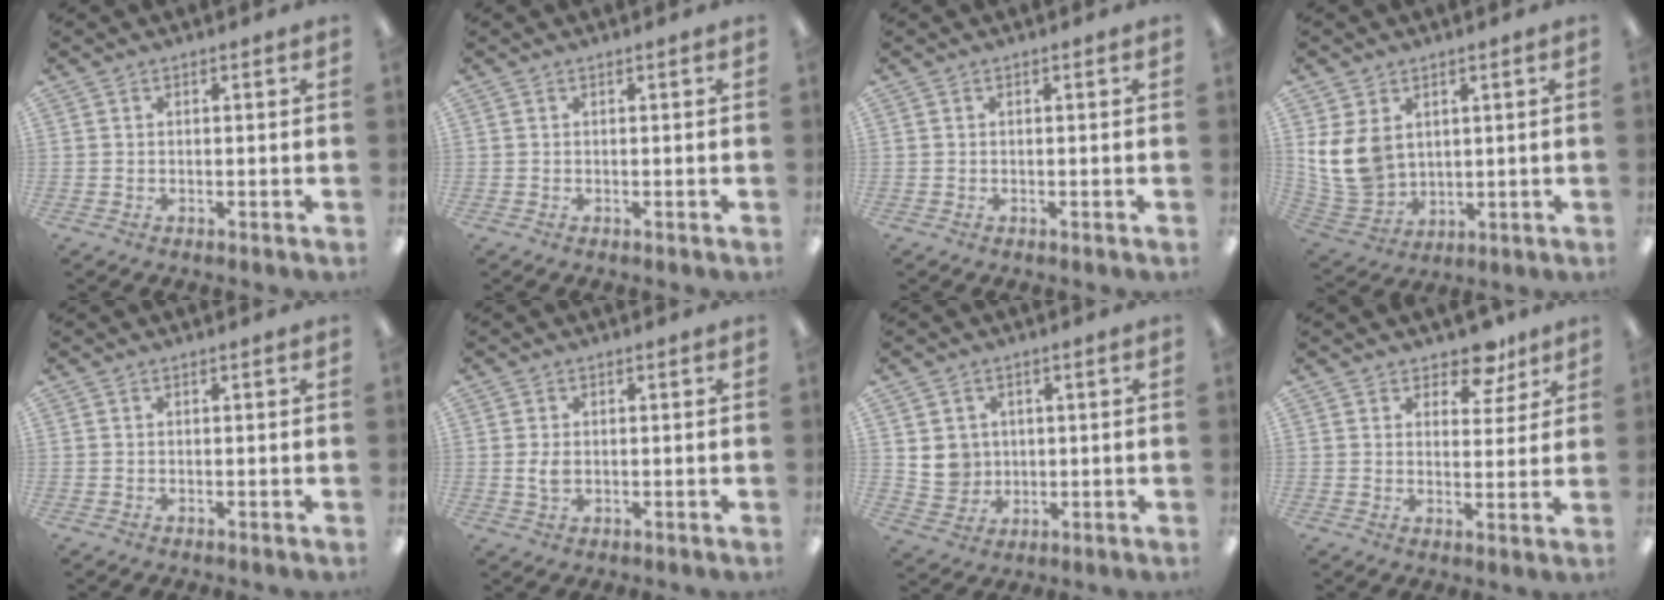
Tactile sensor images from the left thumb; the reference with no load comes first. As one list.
[{"total": 0.0}, {"total": 0.0}, {"total": 11.5, "force": [2.7, 9.1, 6.5], "torque": [-0.161, -0.005, 0.058]}, {"total": 0.0}, {"total": 3.1, "force": [-0.1, 2.0, 2.4], "torque": [-0.058, 0.000, -0.006]}, {"total": 5.8, "force": [1.5, 5.6, 0.8], "torque": [-0.009, 0.001, 0.031]}, {"total": 7.5, "force": [5.9, 3.9, 2.5], "torque": [-0.031, -0.034, 0.104]}]